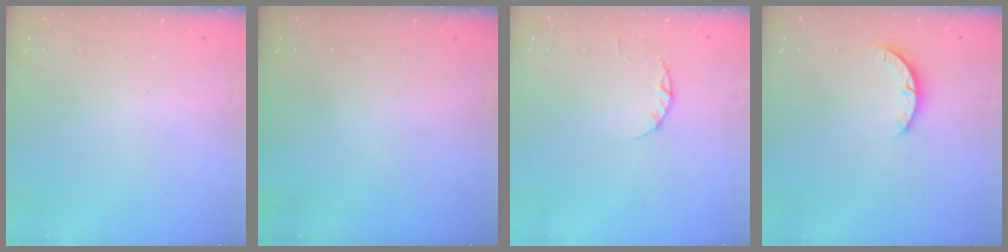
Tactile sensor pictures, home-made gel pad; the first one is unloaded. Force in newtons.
{"total": 0.0}
{"total": 2.4, "press": 2.3, "slide": 0.4}
{"total": 3.2, "press": 3.2, "slide": 0.4}